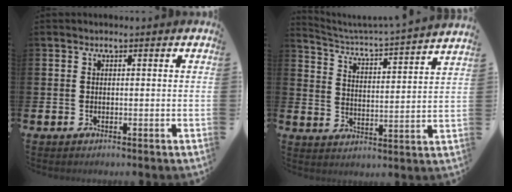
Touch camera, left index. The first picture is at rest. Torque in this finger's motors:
{"motor_torque": [-0.89, -1.20, -0.28, -0.04]}